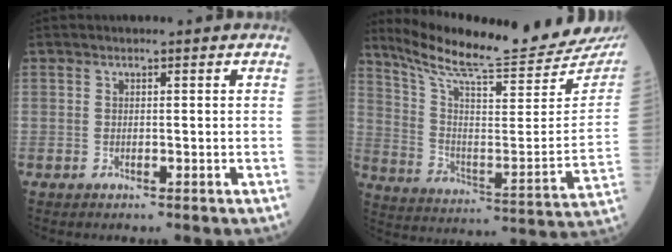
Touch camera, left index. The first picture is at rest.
{"total": 24.9, "force": [22.6, 0.9, 10.6], "torque": [-0.184, -0.091, 0.319]}